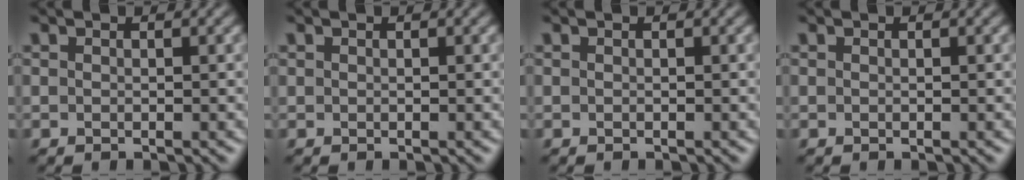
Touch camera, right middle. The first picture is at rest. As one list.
[{"total": 0.0}, {"total": 0.0}, {"total": 0.0}]